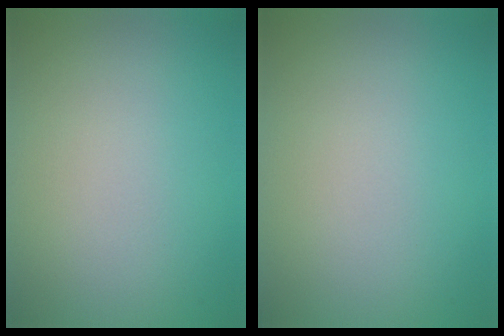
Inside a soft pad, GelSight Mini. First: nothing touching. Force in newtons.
{"total": 0.0}